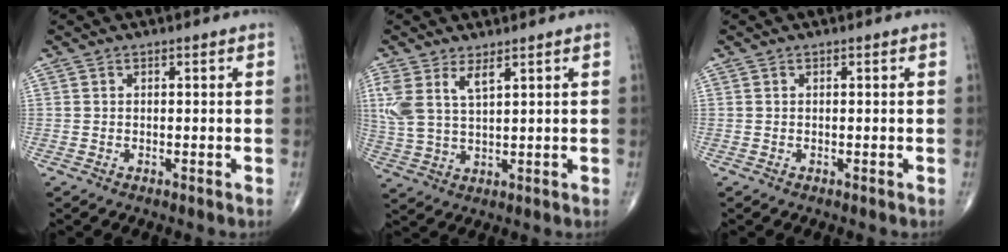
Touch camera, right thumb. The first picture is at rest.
{"total": 7.1, "force": [3.5, 2.7, 5.5], "torque": [-0.130, -0.010, 0.080]}
{"total": 0.0}